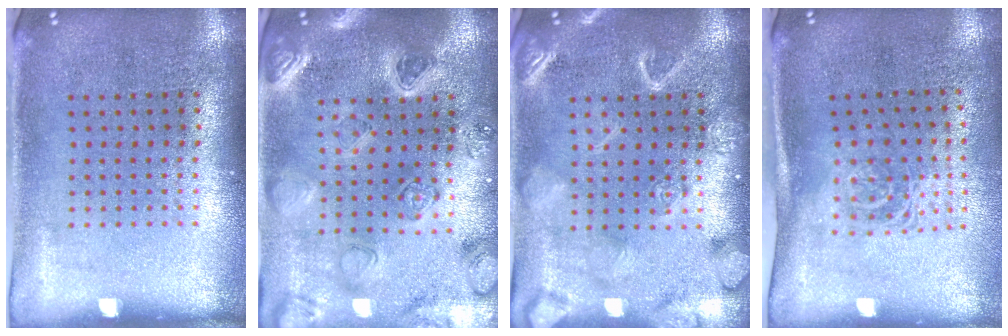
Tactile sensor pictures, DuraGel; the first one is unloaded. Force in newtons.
{"total": 2.2, "press": 2.2, "slide": 0.2}
{"total": 4.0, "press": 4.0, "slide": 0.5}
{"total": 1.6, "press": 1.1, "slide": 1.1}